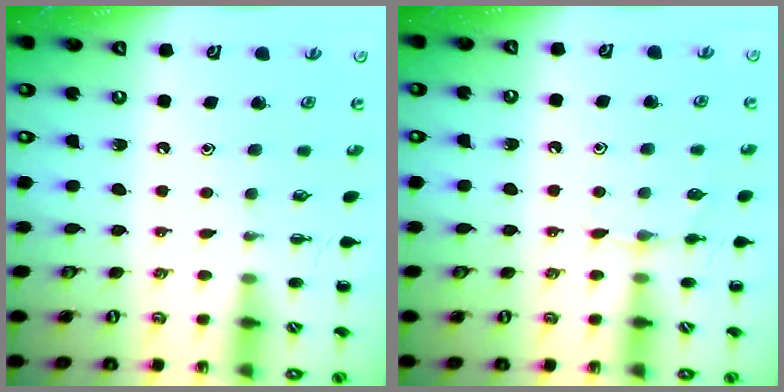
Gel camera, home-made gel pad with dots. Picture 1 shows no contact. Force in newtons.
{"total": 5.5, "press": 5.2, "slide": 1.7}